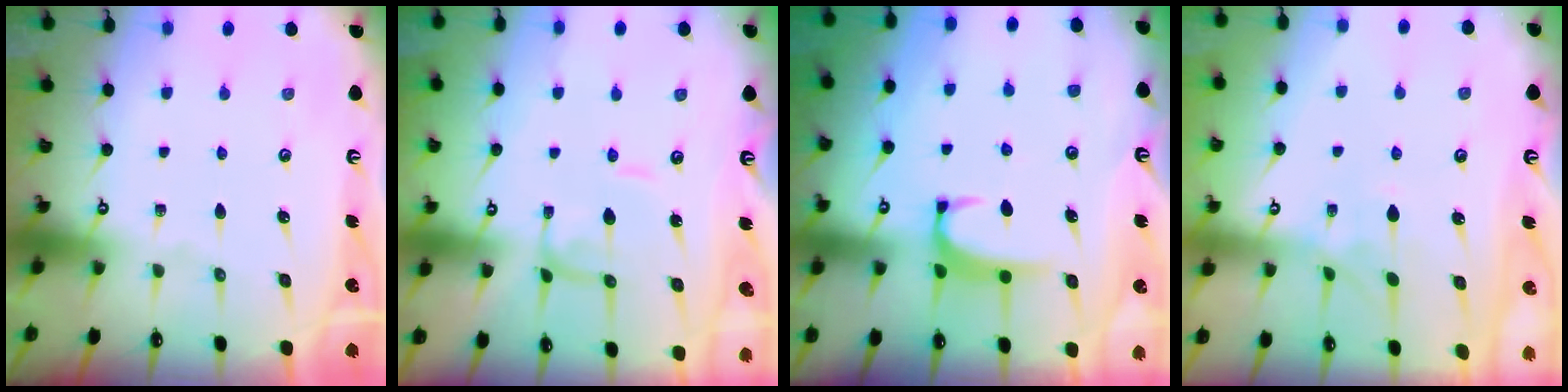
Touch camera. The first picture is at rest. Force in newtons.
{"total": 2.1, "press": 2.1, "slide": 0.0}
{"total": 1.5, "press": 1.4, "slide": 0.4}
{"total": 2.8, "press": 2.6, "slide": 0.9}